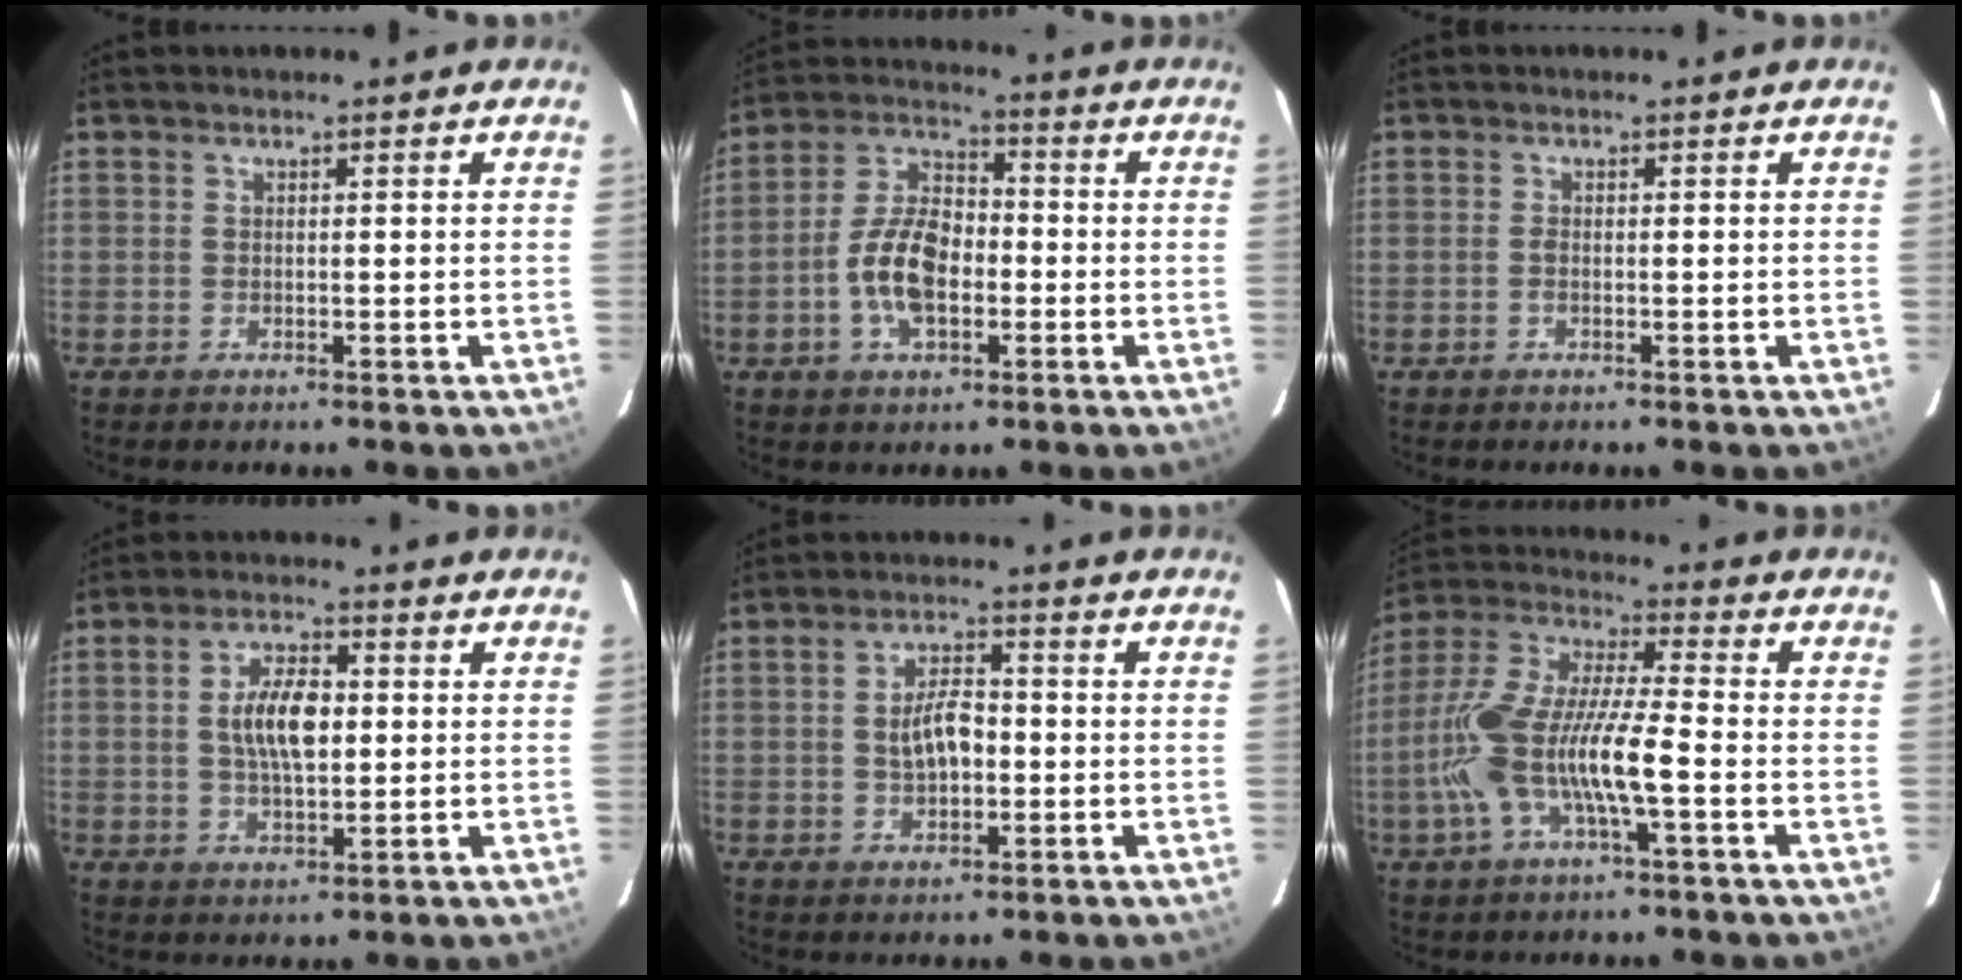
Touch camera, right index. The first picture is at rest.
{"total": 10.8, "force": [-2.8, 6.0, 8.6], "torque": [-0.177, 0.015, -0.050]}
{"total": 0.7, "force": [-0.2, 0.3, 0.5], "torque": [-0.011, 0.002, -0.005]}
{"total": 8.4, "force": [0.7, 3.8, 7.4], "torque": [-0.139, 0.008, 0.016]}
{"total": 6.1, "force": [-0.5, 3.1, 5.2], "torque": [-0.099, 0.009, -0.002]}
{"total": 15.5, "force": [-4.2, 2.9, 14.6], "torque": [-0.298, -0.002, -0.082]}